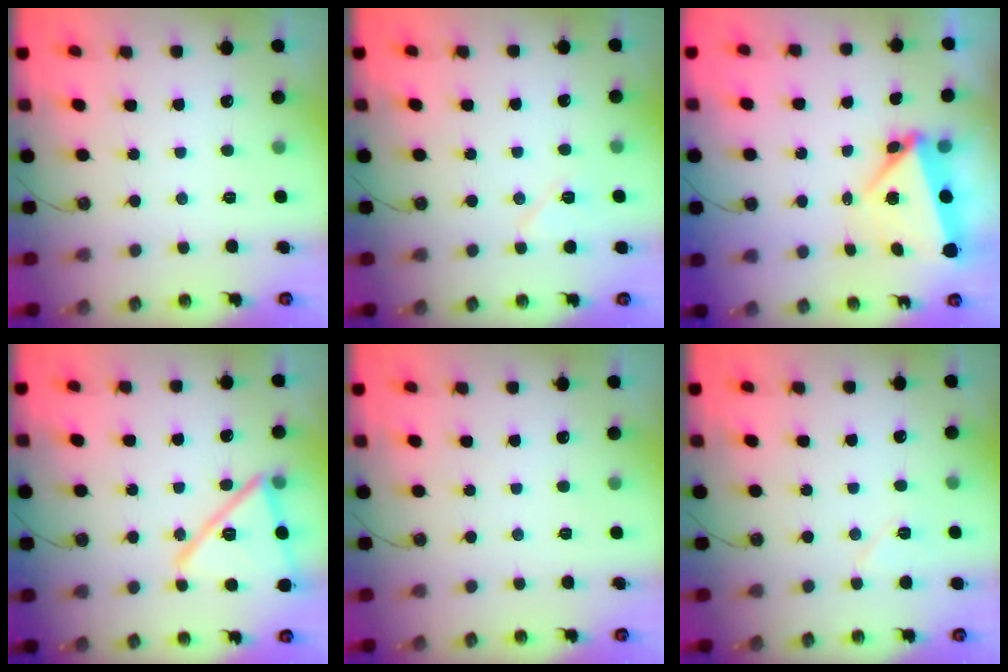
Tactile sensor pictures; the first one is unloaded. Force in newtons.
{"total": 6.4, "press": 6.3, "slide": 1.0}
{"total": 5.2, "press": 4.6, "slide": 2.2}
{"total": 17.3, "press": 17.3, "slide": 1.2}
{"total": 0.0}
{"total": 6.1, "press": 5.6, "slide": 2.5}